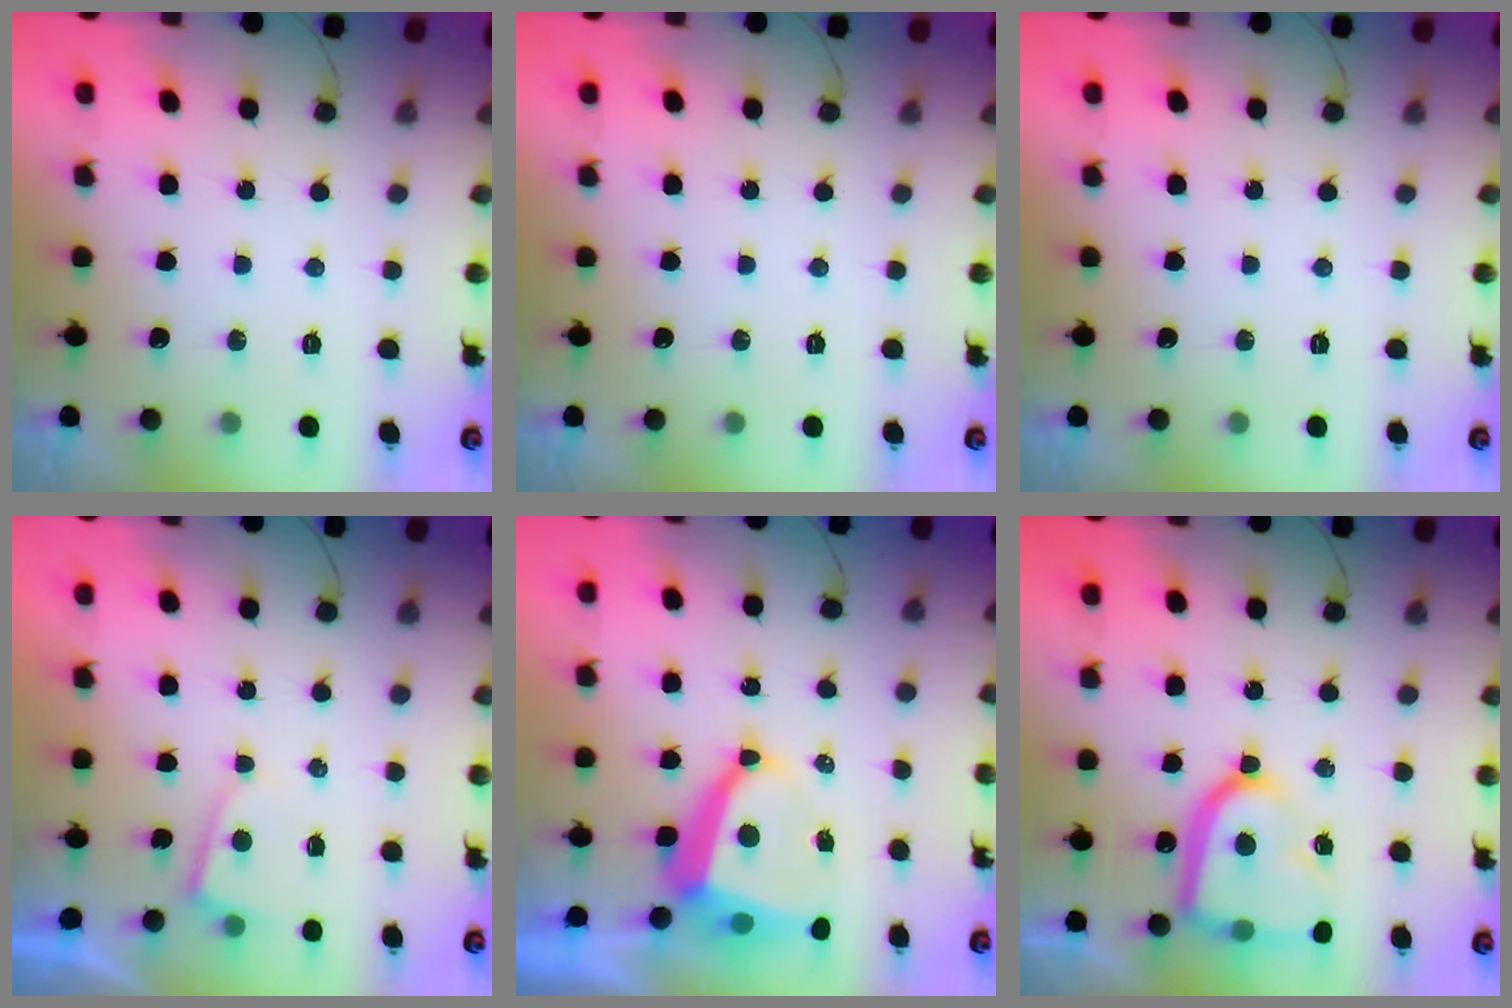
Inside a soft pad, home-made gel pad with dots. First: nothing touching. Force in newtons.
{"total": 0.0}
{"total": 0.0}
{"total": 2.0, "press": 2.0, "slide": 0.3}
{"total": 8.3, "press": 8.2, "slide": 1.1}
{"total": 16.8, "press": 16.7, "slide": 1.7}